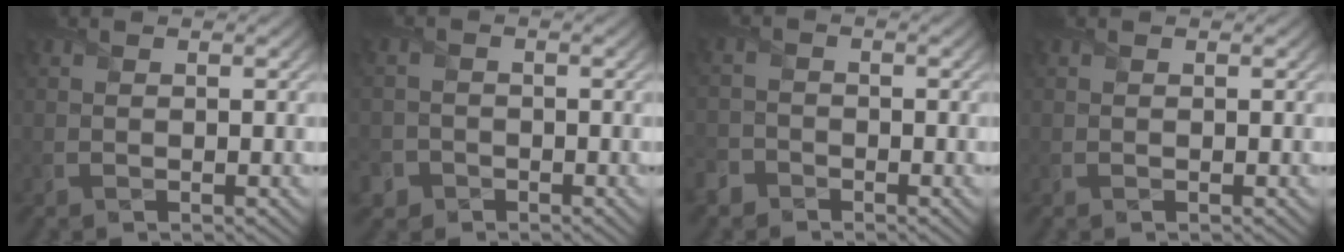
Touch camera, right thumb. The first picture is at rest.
{"total": 3.0, "force": [-1.9, 2.3, 0.4], "torque": [-0.005, 0.002, -0.042]}
{"total": 2.7, "force": [-2.1, 1.6, 0.5], "torque": [-0.012, -0.001, -0.053]}
{"total": 0.0}